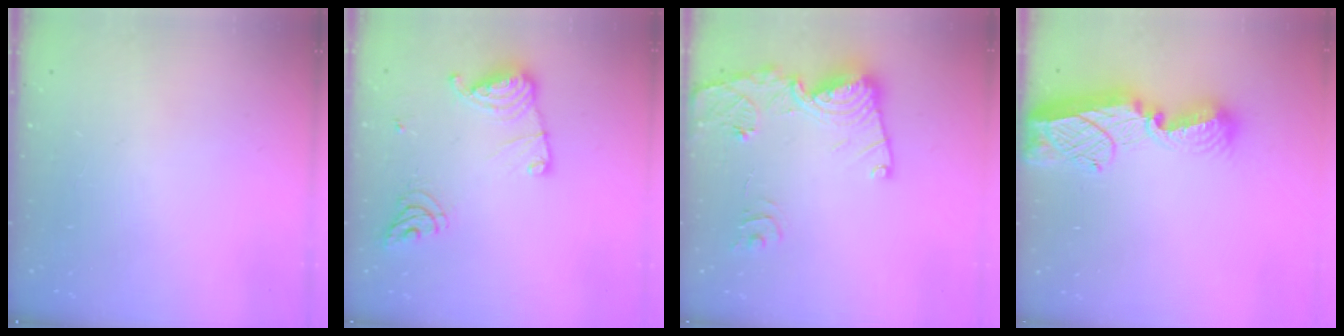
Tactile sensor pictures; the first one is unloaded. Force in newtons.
{"total": 13.2, "press": 13.2, "slide": 1.2}
{"total": 16.2, "press": 16.2, "slide": 1.6}
{"total": 14.7, "press": 14.7, "slide": 1.1}